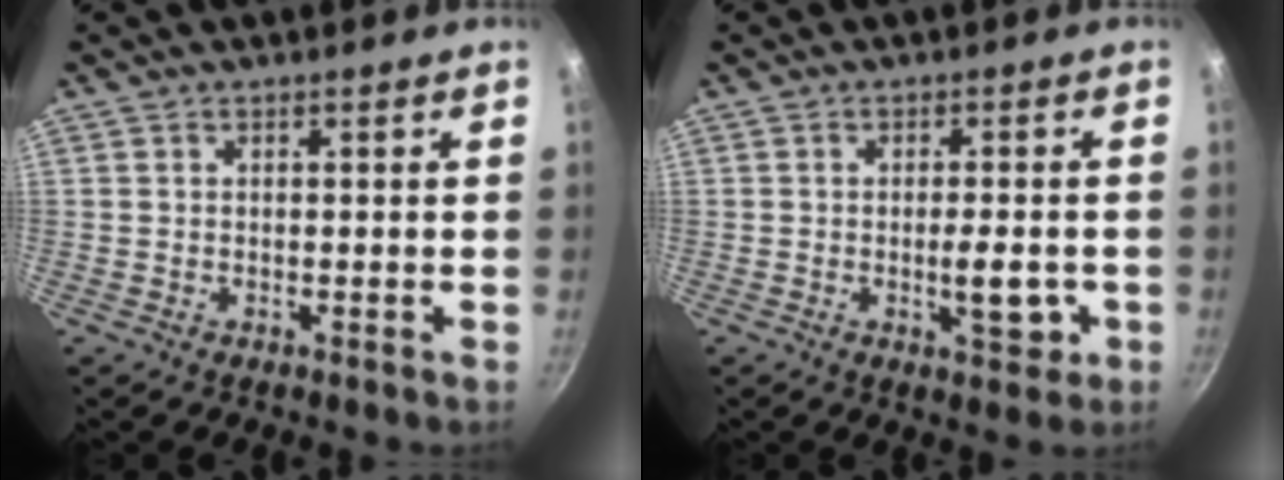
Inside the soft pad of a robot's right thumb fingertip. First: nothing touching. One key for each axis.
{"total": 6.3, "fx": -1.6, "fy": 2.4, "fz": 5.6, "tx": -0.061, "ty": 0.002, "tz": -0.021}